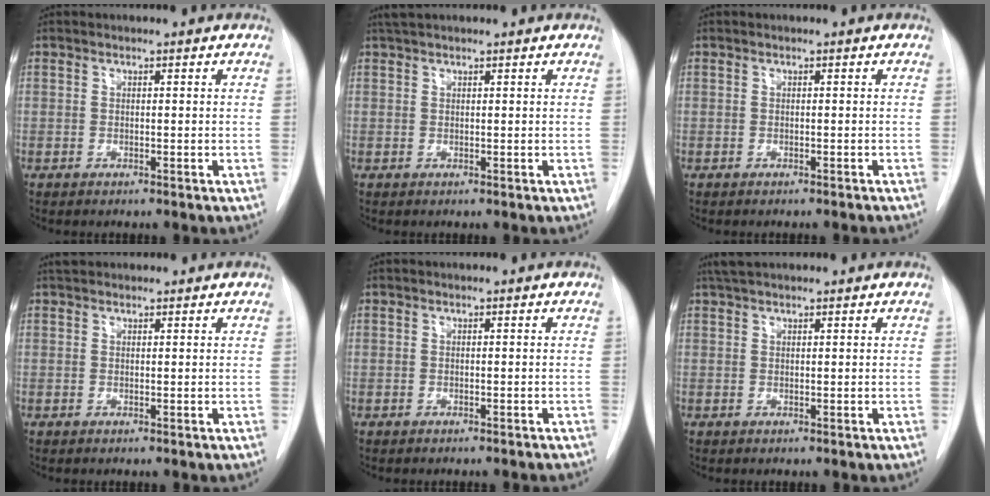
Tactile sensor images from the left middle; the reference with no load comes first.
{"total": 2.5, "force": [2.2, 0.4, 1.2], "torque": [-0.020, 0.024, 0.040]}
{"total": 1.9, "force": [-1.8, -0.1, 0.7], "torque": [-0.011, 0.000, -0.020]}
{"total": 2.2, "force": [1.9, 0.8, 0.5], "torque": [-0.008, 0.023, 0.030]}
{"total": 2.0, "force": [-1.8, -0.1, 0.7], "torque": [-0.011, -0.001, -0.020]}
{"total": 3.4, "force": [2.9, 0.7, 1.7], "torque": [-0.030, 0.027, 0.052]}